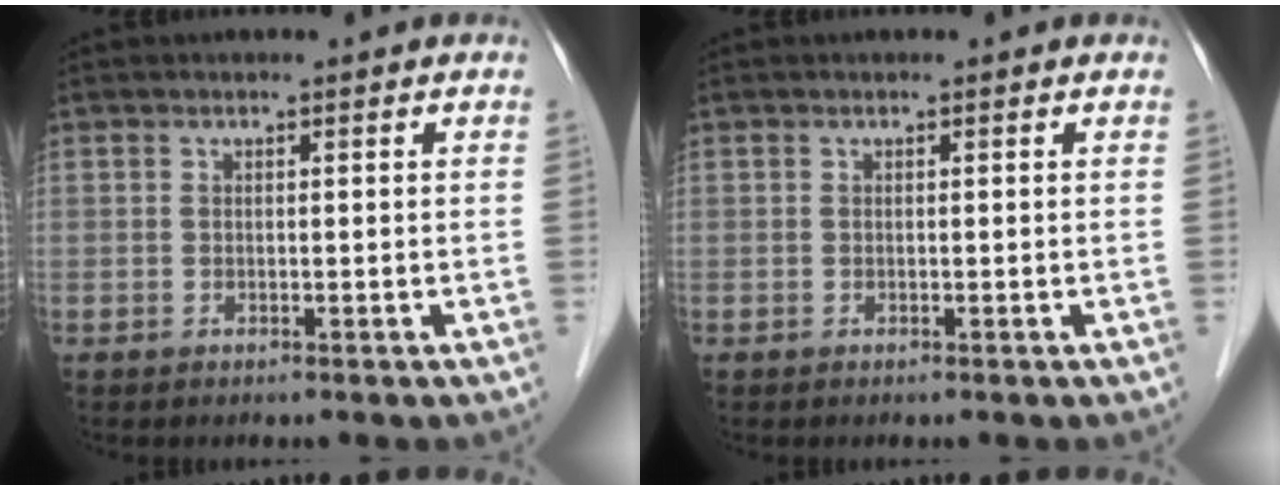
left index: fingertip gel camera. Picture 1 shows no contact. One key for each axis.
{"total": 0.0}